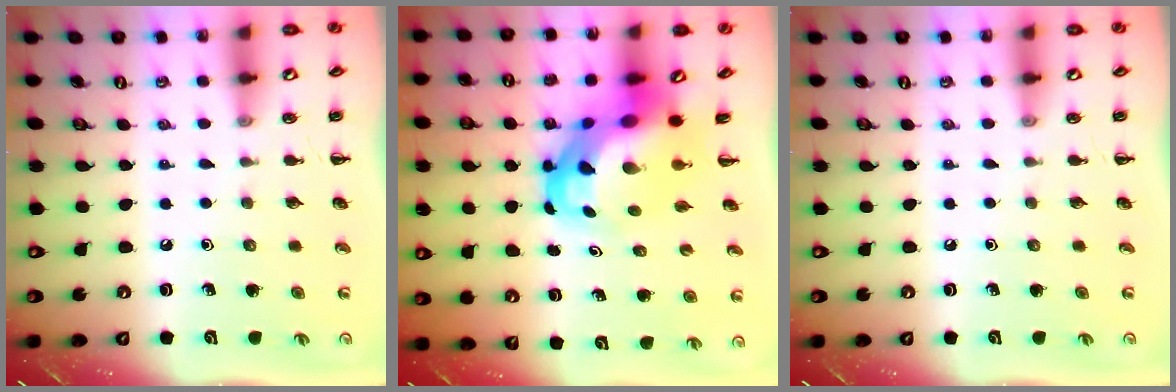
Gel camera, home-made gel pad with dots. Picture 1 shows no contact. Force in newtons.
{"total": 9.4, "press": 9.1, "slide": 2.6}
{"total": 0.0}